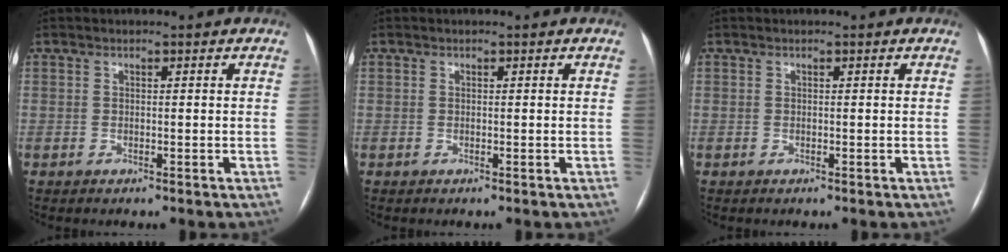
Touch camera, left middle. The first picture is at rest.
{"total": 0.0}
{"total": 0.0}